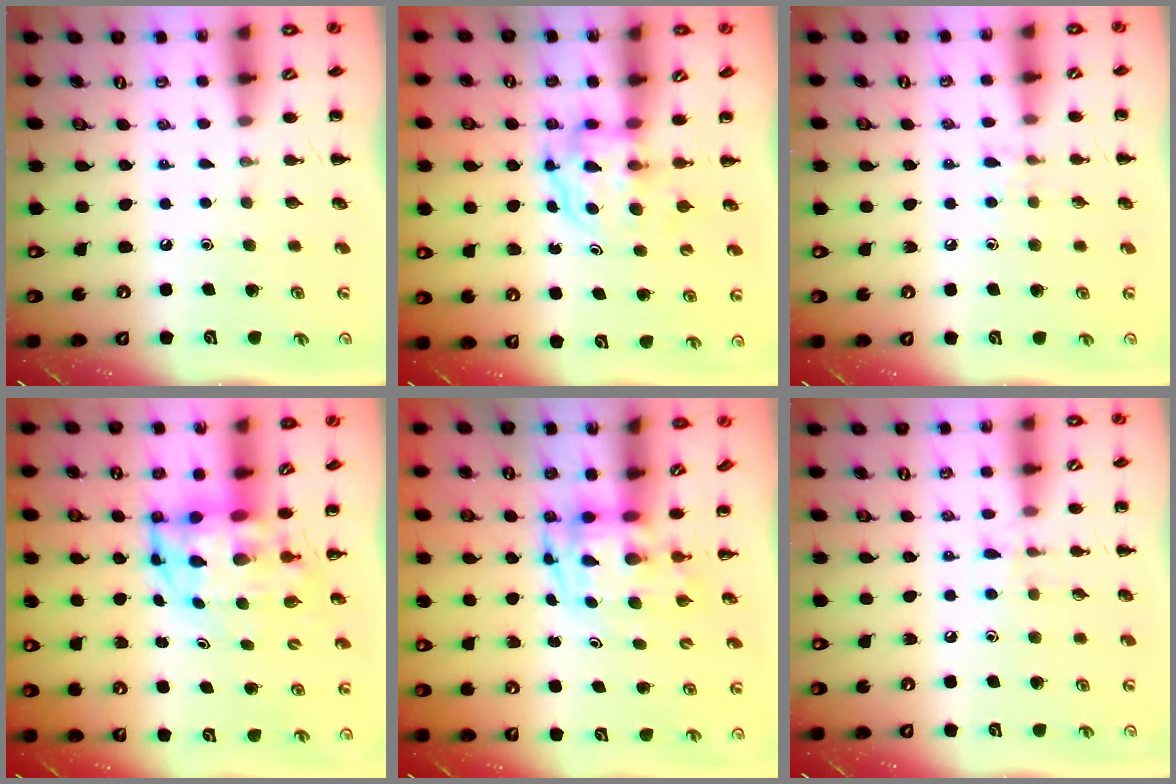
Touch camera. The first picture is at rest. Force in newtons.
{"total": 3.8, "press": 3.8, "slide": 0.2}
{"total": 6.3, "press": 6.0, "slide": 1.9}
{"total": 5.5, "press": 5.3, "slide": 1.6}
{"total": 3.4, "press": 3.4, "slide": 0.7}
{"total": 7.4, "press": 7.1, "slide": 2.2}